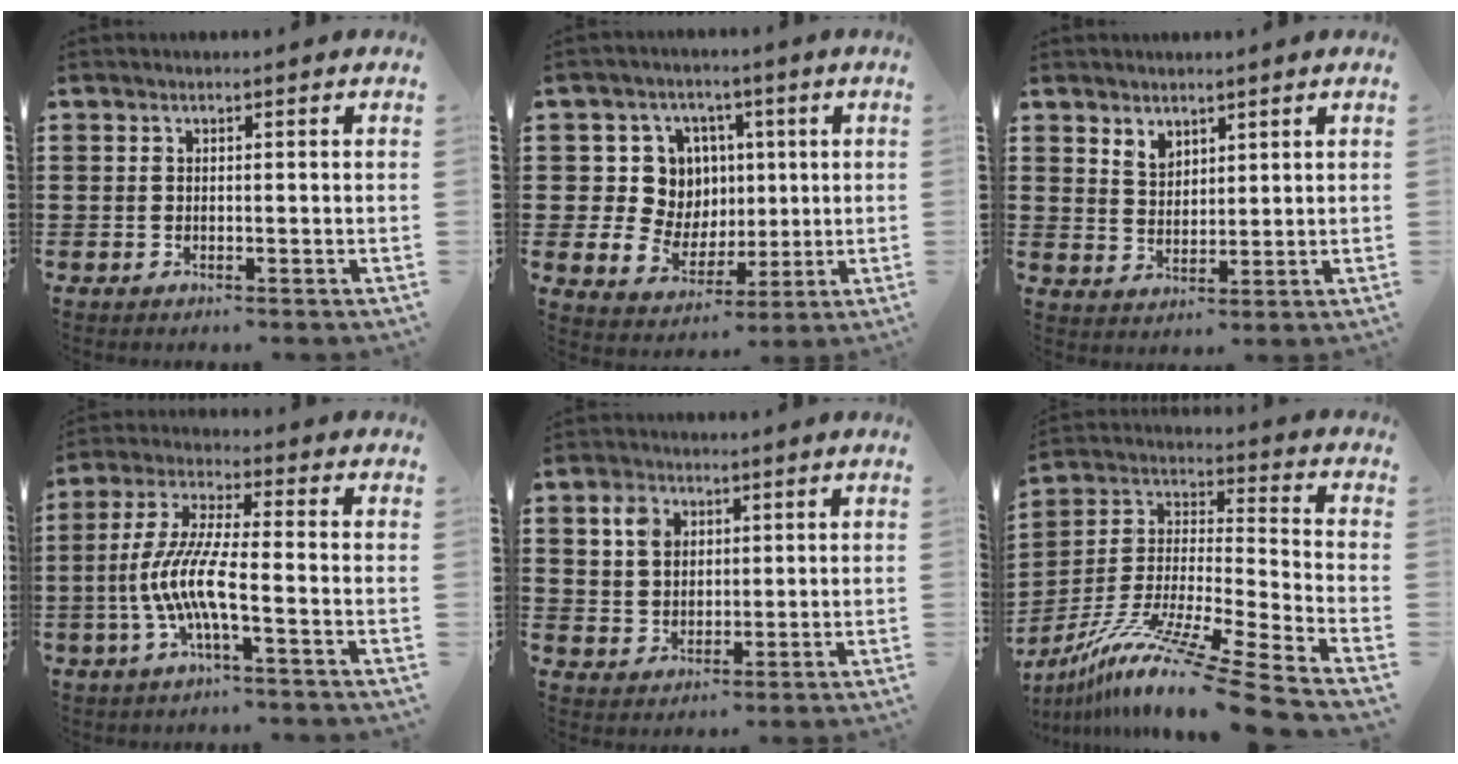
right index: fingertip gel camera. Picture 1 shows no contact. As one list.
[{"total": 8.9, "force": [1.6, 8.4, 2.3], "torque": [-0.074, 0.010, 0.036]}, {"total": 2.9, "force": [2.3, 1.7, 0.5], "torque": [-0.017, 0.003, 0.045]}, {"total": 9.0, "force": [-3.1, 1.4, 8.3], "torque": [-0.195, -0.018, -0.069]}, {"total": 4.8, "force": [2.1, 3.8, 2.0], "torque": [-0.047, 0.011, 0.037]}, {"total": 12.5, "force": [-10.4, -0.9, 6.9], "torque": [-0.127, -0.001, -0.202]}]